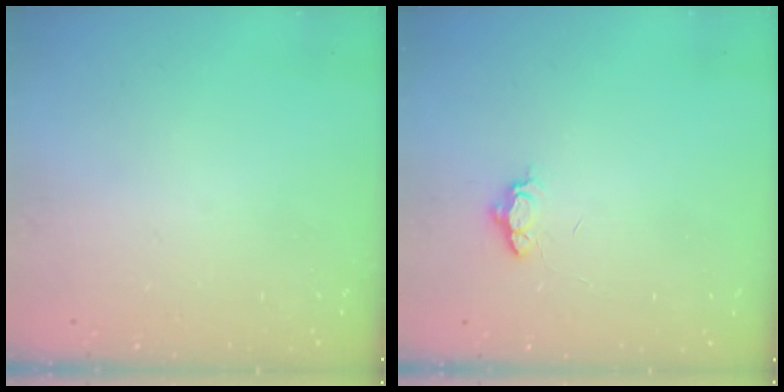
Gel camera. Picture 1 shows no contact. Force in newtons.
{"total": 3.7, "press": 3.7, "slide": 0.5}